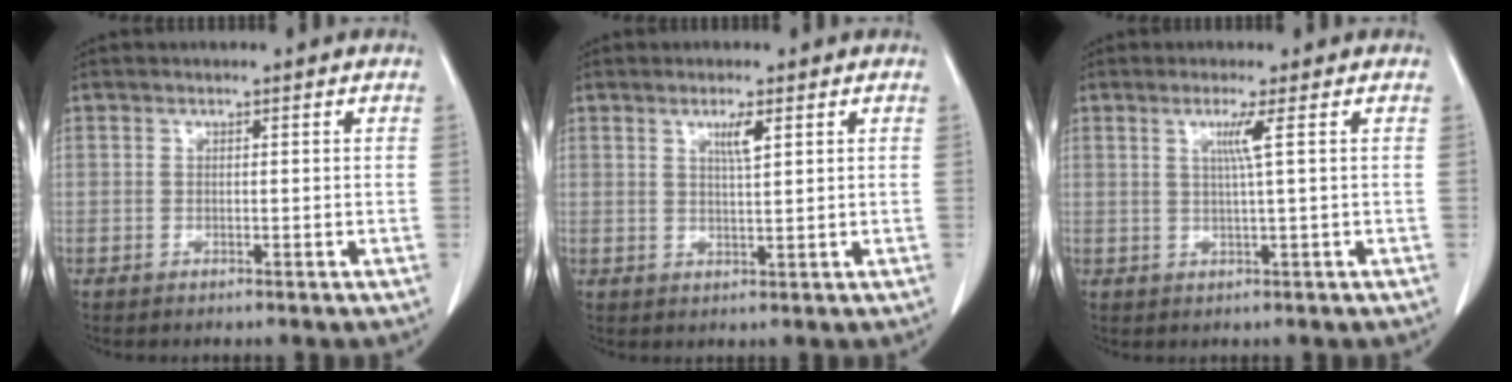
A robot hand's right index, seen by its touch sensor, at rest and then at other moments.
{"total": 2.7, "force": [1.3, 0.1, 2.3], "torque": [-0.045, -0.003, 0.025]}
{"total": 2.7, "force": [0.9, -0.9, 2.4], "torque": [-0.051, -0.003, 0.019]}